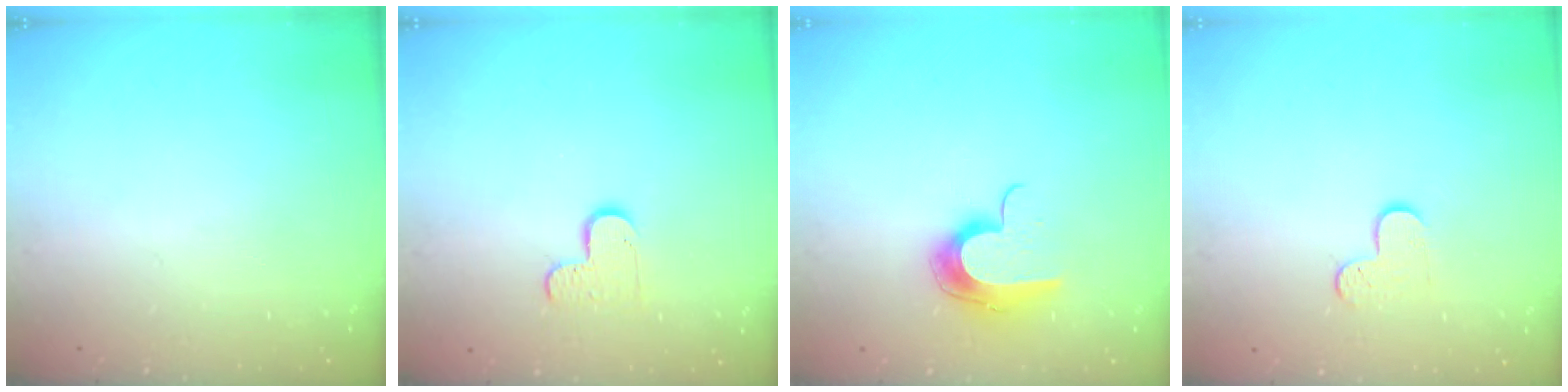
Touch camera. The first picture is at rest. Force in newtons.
{"total": 5.5, "press": 5.5, "slide": 0.5}
{"total": 11.6, "press": 11.6, "slide": 0.8}
{"total": 4.8, "press": 4.7, "slide": 0.5}